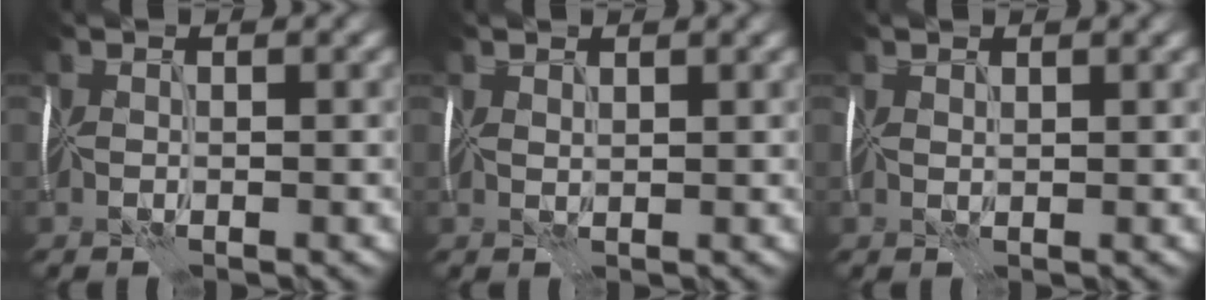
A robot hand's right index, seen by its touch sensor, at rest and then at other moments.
{"total": 0.9, "force": [0.9, 0.2, 0.0], "torque": [-0.003, 0.004, 0.016]}
{"total": 0.9, "force": [0.8, 0.3, 0.1], "torque": [-0.003, 0.004, 0.012]}